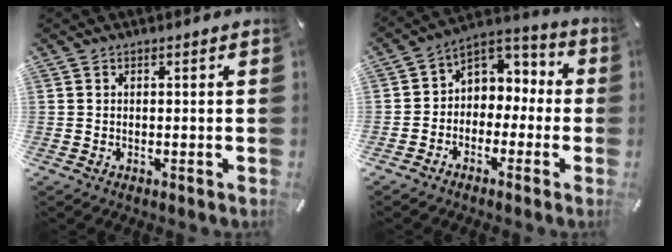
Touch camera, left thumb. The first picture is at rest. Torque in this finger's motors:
{"motor_torque": [0.31, 0.35, 0.17, 0.15, 0.06]}